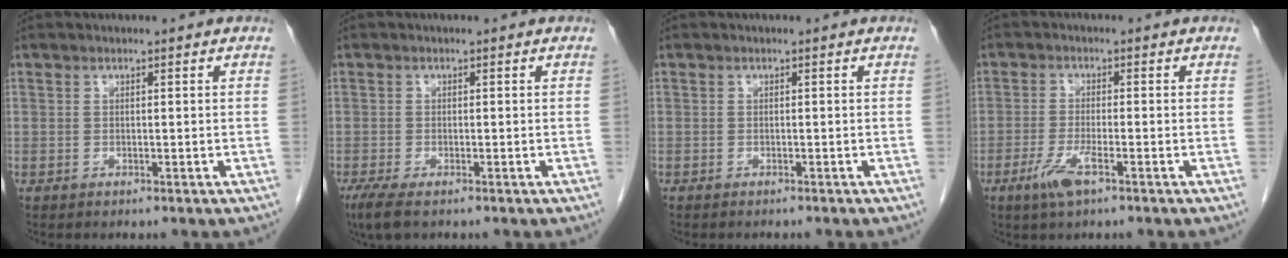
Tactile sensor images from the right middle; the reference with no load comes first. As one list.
[{"total": 3.5, "force": [-2.3, 0.9, 2.5], "torque": [-0.054, -0.012, -0.037]}, {"total": 2.0, "force": [-1.8, 0.4, 0.7], "torque": [-0.014, -0.004, -0.019]}, {"total": 4.2, "force": [-2.3, 0.5, 3.4], "torque": [-0.076, -0.007, -0.046]}]